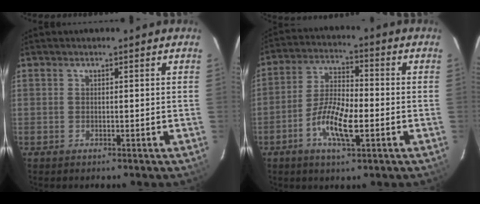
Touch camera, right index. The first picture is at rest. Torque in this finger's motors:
{"motor_torque": [0.46, -0.24, 0.39, 0.12]}